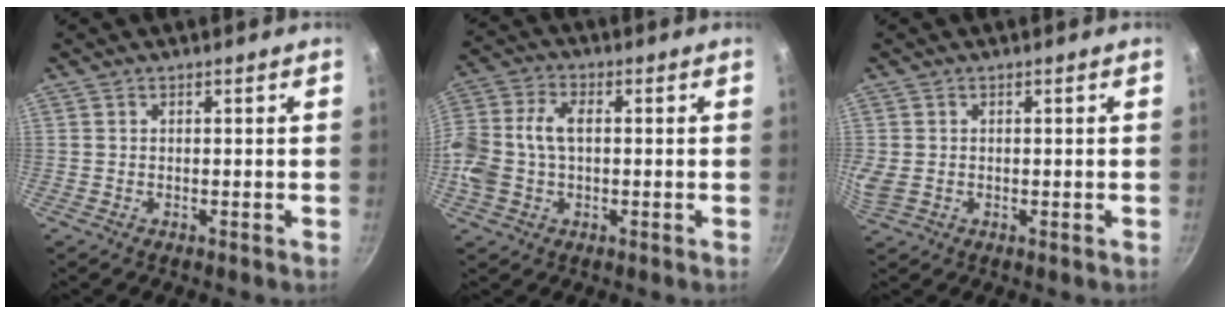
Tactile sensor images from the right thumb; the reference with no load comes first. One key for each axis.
{"total": 11.2, "fx": -0.3, "fy": 7.3, "fz": 8.5, "tx": -0.177, "ty": 0.027, "tz": -0.017}
{"total": 3.6, "fx": -0.1, "fy": 2.7, "fz": 2.4, "tx": -0.050, "ty": -0.001, "tz": 0.003}